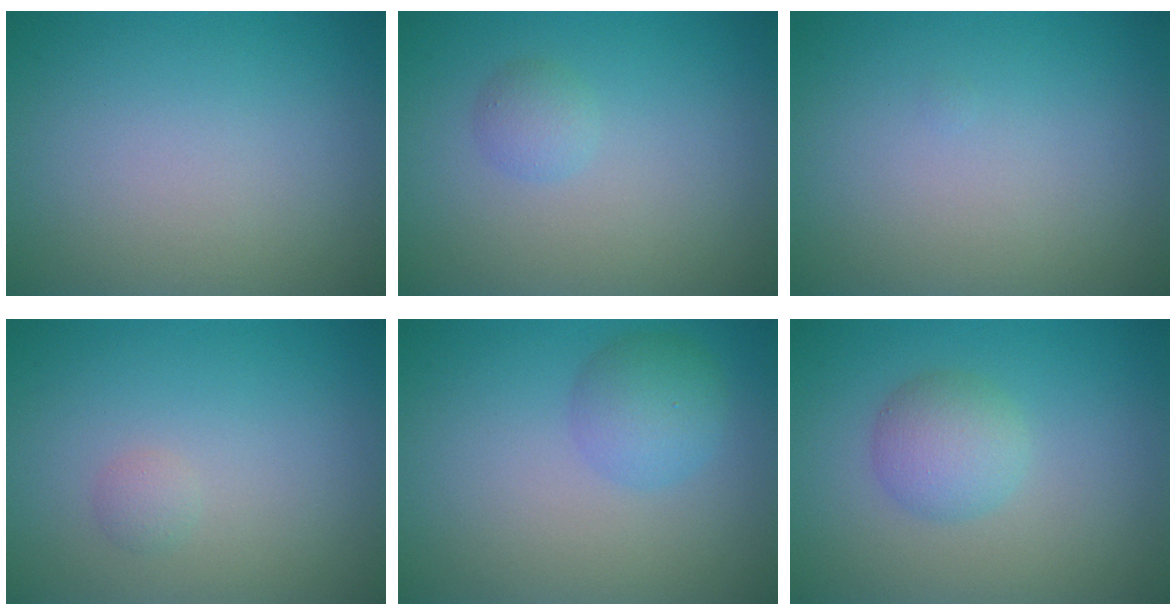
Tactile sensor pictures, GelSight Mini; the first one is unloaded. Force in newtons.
{"total": 1.3, "press": 1.3, "slide": 0.1}
{"total": 0.0}
{"total": 0.7, "press": 0.7, "slide": 0.0}
{"total": 2.9, "press": 2.9, "slide": 0.1}
{"total": 2.9, "press": 2.9, "slide": 0.1}